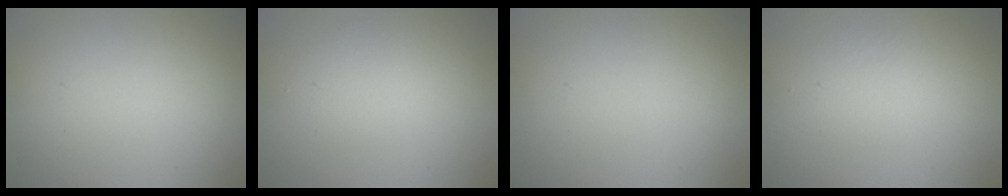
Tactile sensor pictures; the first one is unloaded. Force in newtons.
{"total": 1.9, "press": 1.9, "slide": 0.0}
{"total": 0.0}
{"total": 1.7, "press": 1.7, "slide": 0.1}